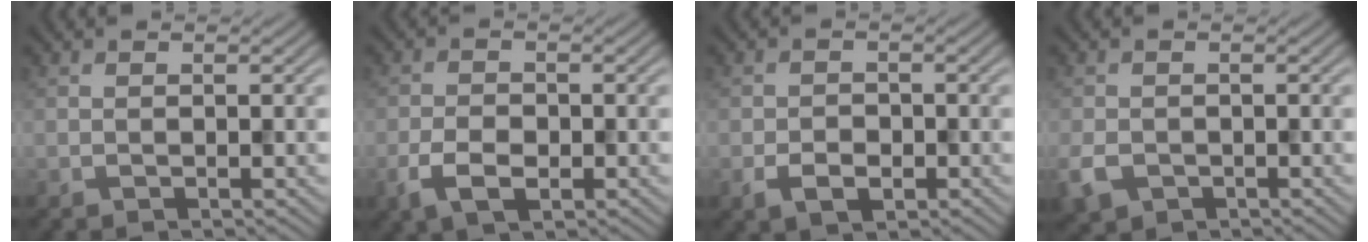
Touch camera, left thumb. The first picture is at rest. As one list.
[{"total": 4.6, "force": [-2.0, 2.7, 3.1], "torque": [-0.067, -0.007, -0.043]}, {"total": 3.5, "force": [-1.5, 2.4, 2.1], "torque": [-0.042, -0.007, -0.031]}, {"total": 3.4, "force": [-1.5, 2.5, 1.6], "torque": [-0.049, -0.013, -0.036]}]